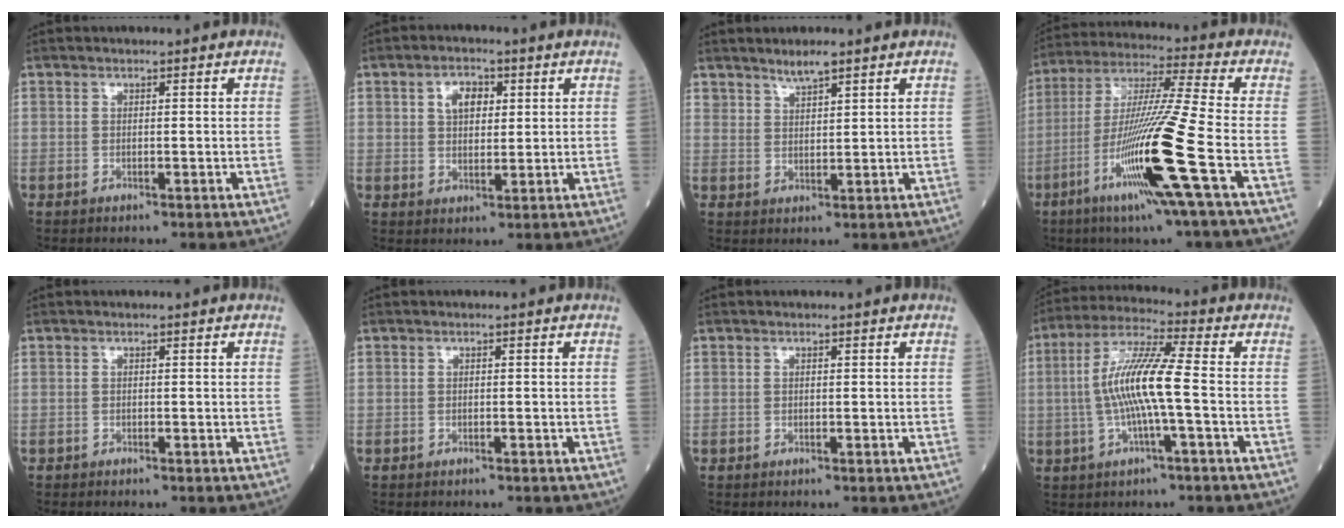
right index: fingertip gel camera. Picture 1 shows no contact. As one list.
[{"total": 4.5, "force": [1.7, 2.7, 3.2], "torque": [-0.058, 0.009, 0.030]}, {"total": 3.2, "force": [2.7, 0.6, 1.6], "torque": [-0.033, 0.001, 0.052]}, {"total": 17.1, "force": [-6.2, -2.0, 15.8], "torque": [-0.320, -0.028, -0.122]}, {"total": 0.0}, {"total": 0.6, "force": [-0.5, 0.2, 0.2], "torque": [-0.008, -0.001, -0.006]}, {"total": 0.0}, {"total": 10.3, "force": [-1.0, 0.3, 10.2], "torque": [-0.205, 0.010, -0.027]}]